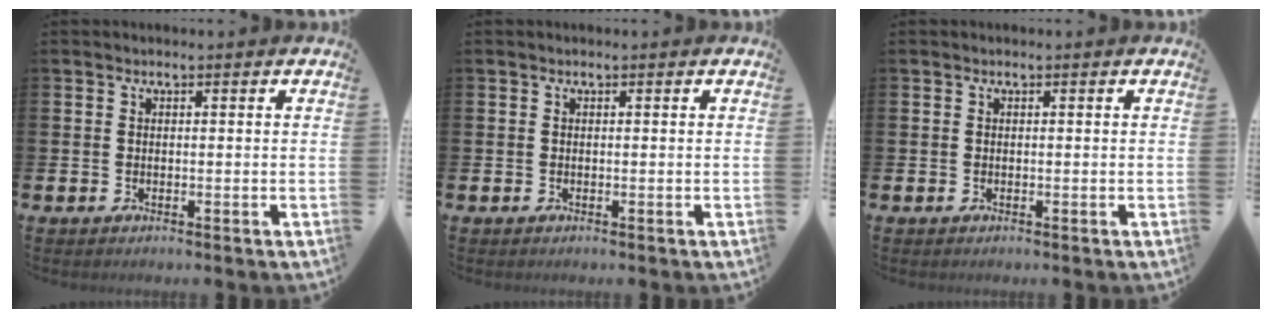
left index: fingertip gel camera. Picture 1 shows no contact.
{"total": 0.0}
{"total": 0.0}